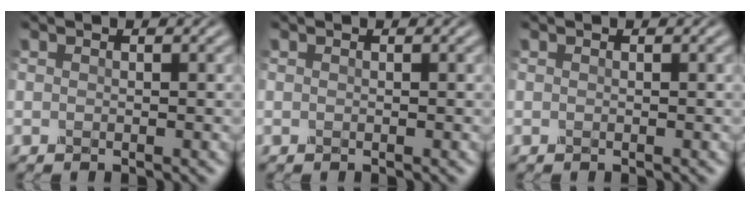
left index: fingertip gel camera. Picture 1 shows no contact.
{"total": 0.0}
{"total": 0.0}